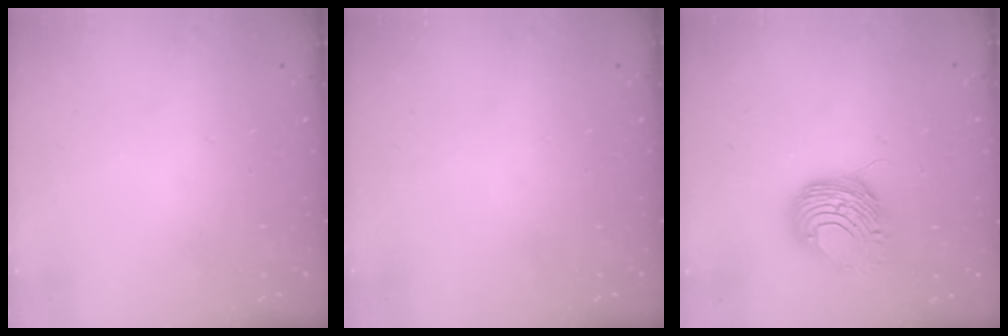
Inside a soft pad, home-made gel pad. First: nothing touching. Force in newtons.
{"total": 0.0}
{"total": 10.0, "press": 9.9, "slide": 1.2}